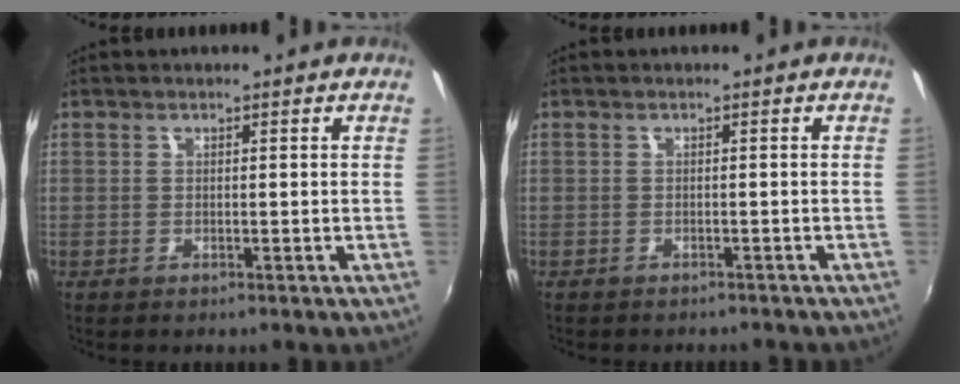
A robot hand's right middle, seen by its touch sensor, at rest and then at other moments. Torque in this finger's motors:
{"motor_torque": [0.99, -1.15, 0.19, 0.04]}